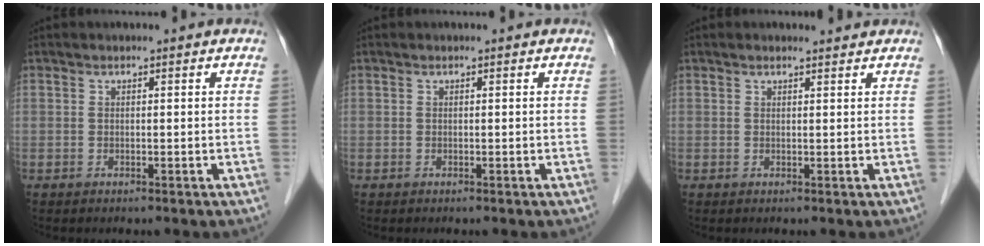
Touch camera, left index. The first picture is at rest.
{"total": 0.0}
{"total": 1.7, "force": [1.6, 0.3, 0.3], "torque": [-0.013, 0.006, 0.022]}